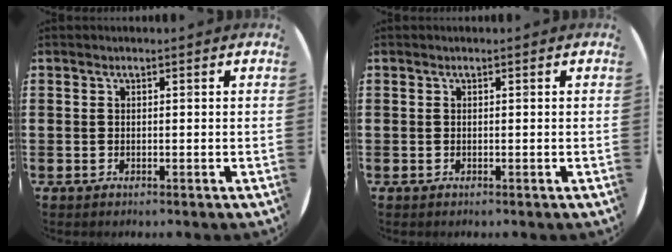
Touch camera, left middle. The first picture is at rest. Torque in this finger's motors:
{"motor_torque": [0.29, -0.53, -0.01, 0.01]}